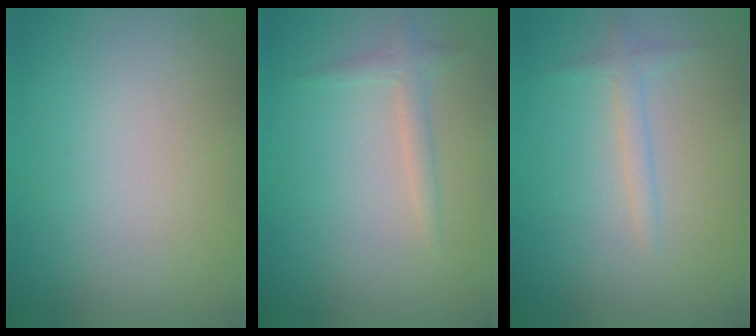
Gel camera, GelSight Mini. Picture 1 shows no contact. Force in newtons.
{"total": 1.4, "press": 1.4, "slide": 0.1}
{"total": 1.3, "press": 1.3, "slide": 0.0}